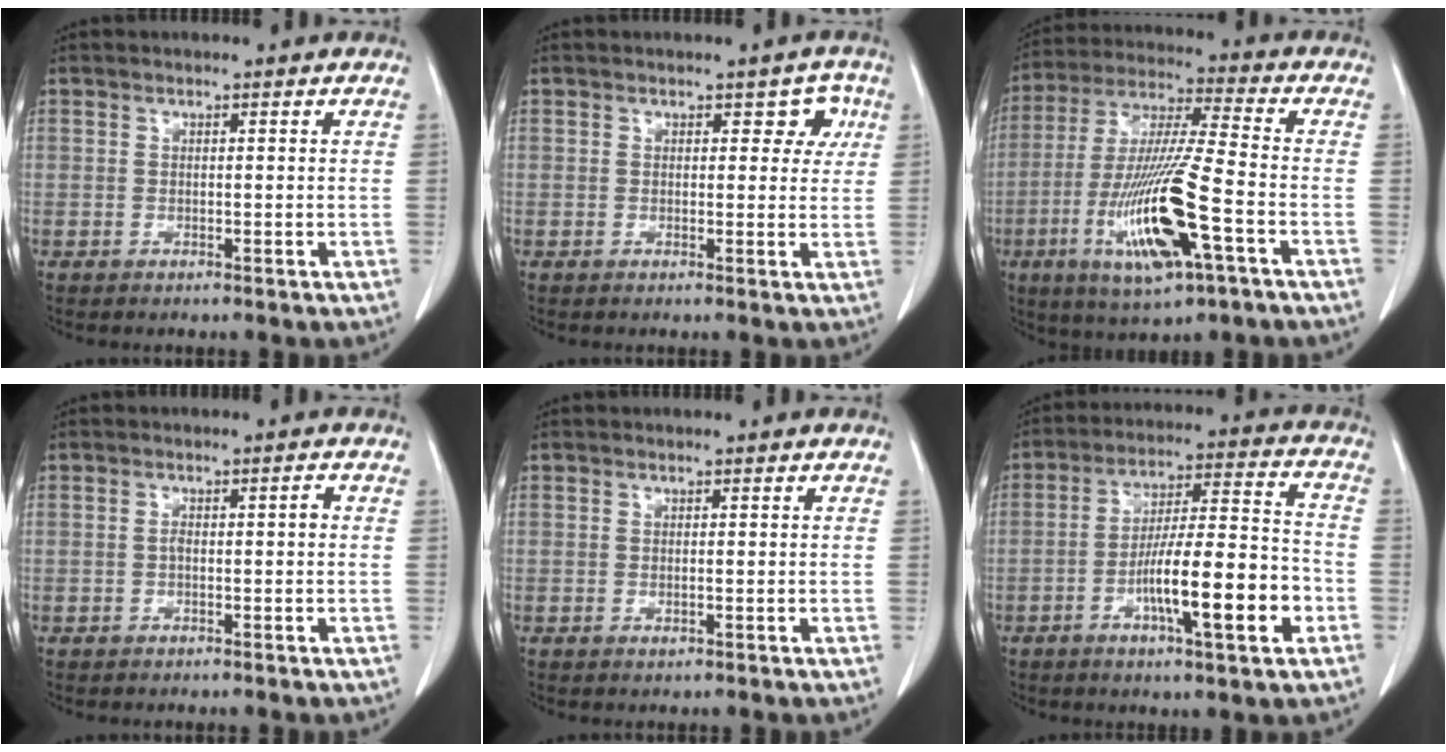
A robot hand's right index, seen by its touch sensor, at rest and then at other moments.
{"total": 3.5, "force": [1.4, 2.3, 2.2], "torque": [-0.007, 0.011, 0.011]}
{"total": 17.4, "force": [-6.0, 1.4, 16.2], "torque": [-0.335, -0.025, -0.107]}
{"total": 1.6, "force": [-0.2, 0.4, 1.6], "torque": [-0.027, 0.002, -0.003]}
{"total": 0.6, "force": [-0.2, 0.1, 0.5], "torque": [-0.013, -0.003, -0.001]}
{"total": 14.5, "force": [-5.1, 1.5, 13.5], "torque": [-0.228, 0.005, -0.083]}